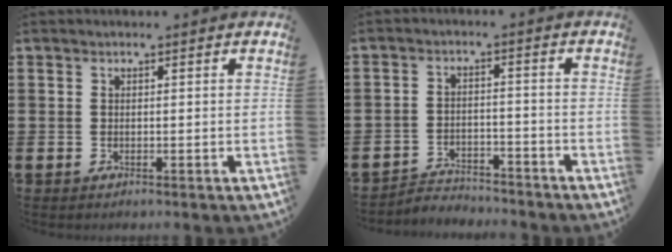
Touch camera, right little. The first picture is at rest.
{"total": 3.1, "force": [-3.0, 0.5, -0.1], "torque": [-0.008, 0.004, -0.067]}